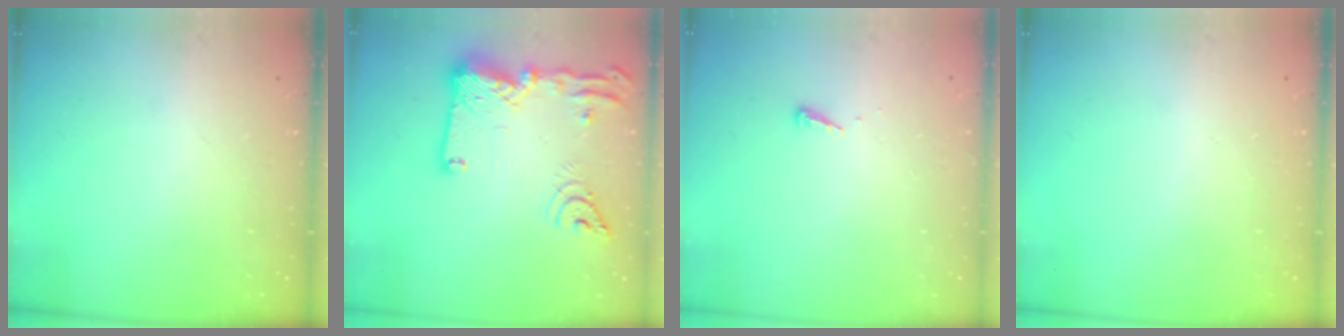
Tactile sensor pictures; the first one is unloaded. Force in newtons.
{"total": 20.1, "press": 19.9, "slide": 2.3}
{"total": 3.9, "press": 3.9, "slide": 0.5}
{"total": 0.0}